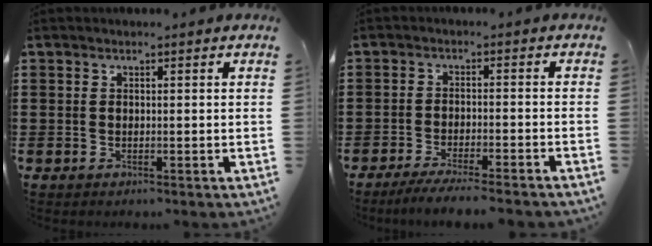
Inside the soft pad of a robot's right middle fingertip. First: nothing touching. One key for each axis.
{"total": 3.8, "fx": -3.5, "fy": -0.2, "fz": 1.3, "tx": -0.028, "ty": -0.009, "tz": -0.071}